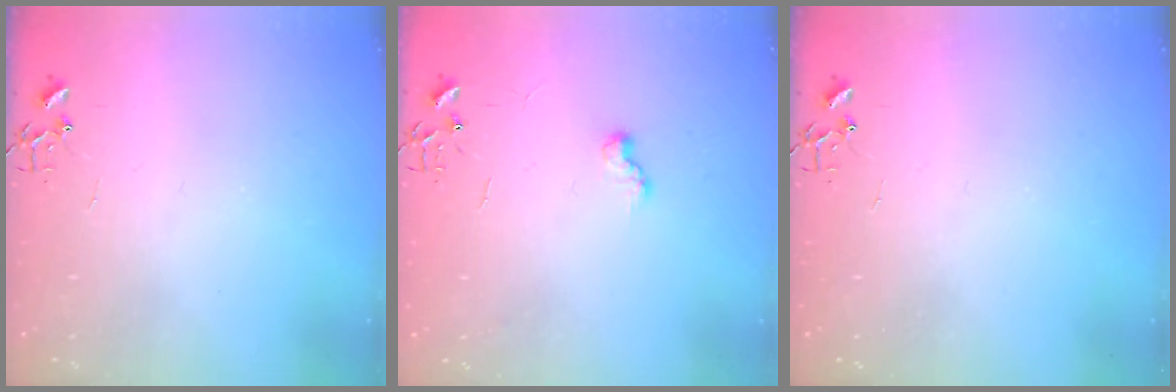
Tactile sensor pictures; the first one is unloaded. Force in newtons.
{"total": 6.4, "press": 6.3, "slide": 0.6}
{"total": 0.0}